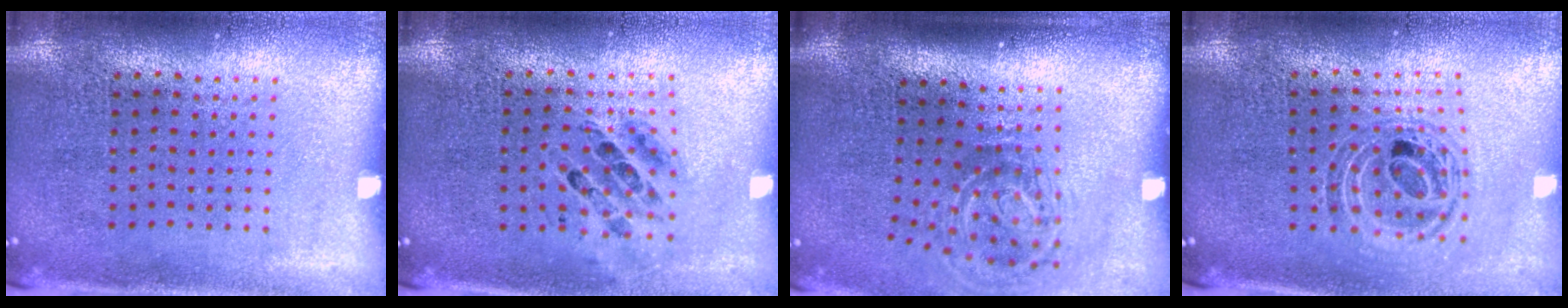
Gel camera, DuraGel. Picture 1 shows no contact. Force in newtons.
{"total": 0.5, "press": 0.5, "slide": 0.2}
{"total": 2.1, "press": 1.2, "slide": 1.6}
{"total": 0.8, "press": 0.8, "slide": 0.2}